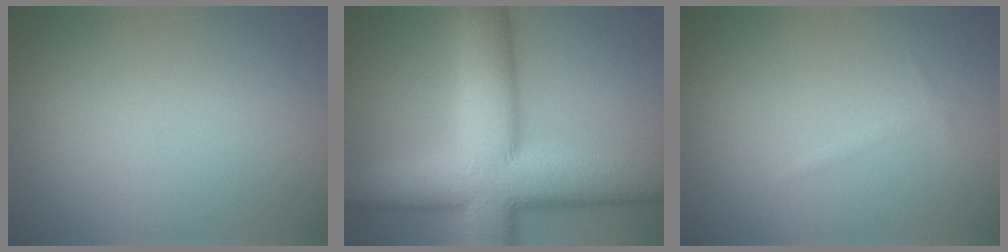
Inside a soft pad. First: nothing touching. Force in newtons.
{"total": 14.2, "press": 14.2, "slide": 0.9}
{"total": 0.6, "press": 0.6, "slide": 0.1}